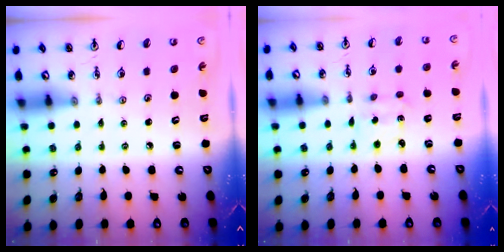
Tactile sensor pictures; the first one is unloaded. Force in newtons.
{"total": 2.3, "press": 2.3, "slide": 0.4}